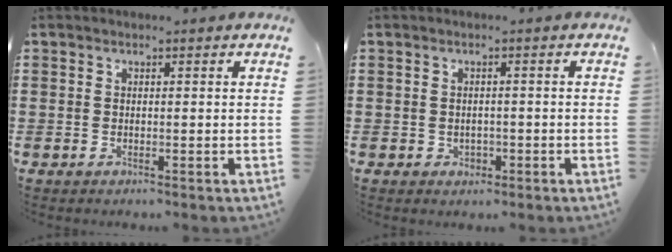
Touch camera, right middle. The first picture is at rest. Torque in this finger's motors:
{"motor_torque": [0.15, -0.19, -0.02, -0.01]}